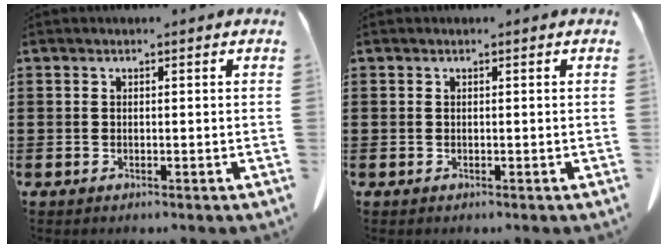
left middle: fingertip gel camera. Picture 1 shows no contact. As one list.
[{"total": 0.0}]